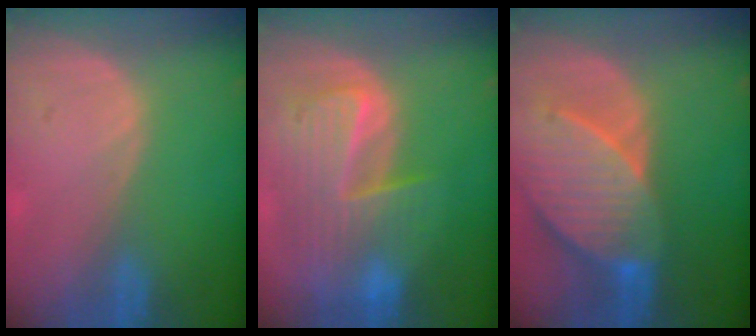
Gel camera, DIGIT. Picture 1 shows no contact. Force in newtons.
{"total": 10.0, "press": 8.7, "slide": 5.0}
{"total": 10.1, "press": 8.9, "slide": 4.7}